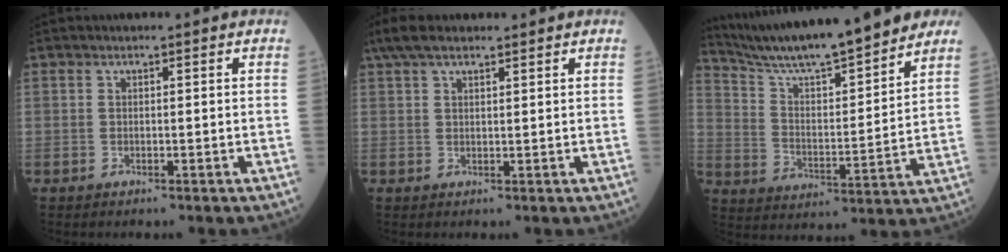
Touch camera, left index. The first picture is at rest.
{"total": 6.7, "force": [5.3, 1.9, 3.7], "torque": [-0.074, 0.034, 0.099]}
{"total": 19.8, "force": [17.5, 1.5, 9.2], "torque": [-0.156, 0.001, 0.279]}